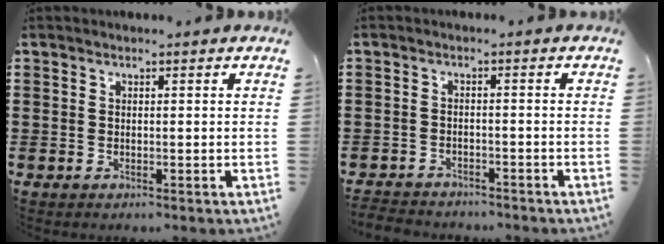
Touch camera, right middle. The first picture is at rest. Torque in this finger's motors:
{"motor_torque": [0.17, 0.11, 0.03, 0.02]}